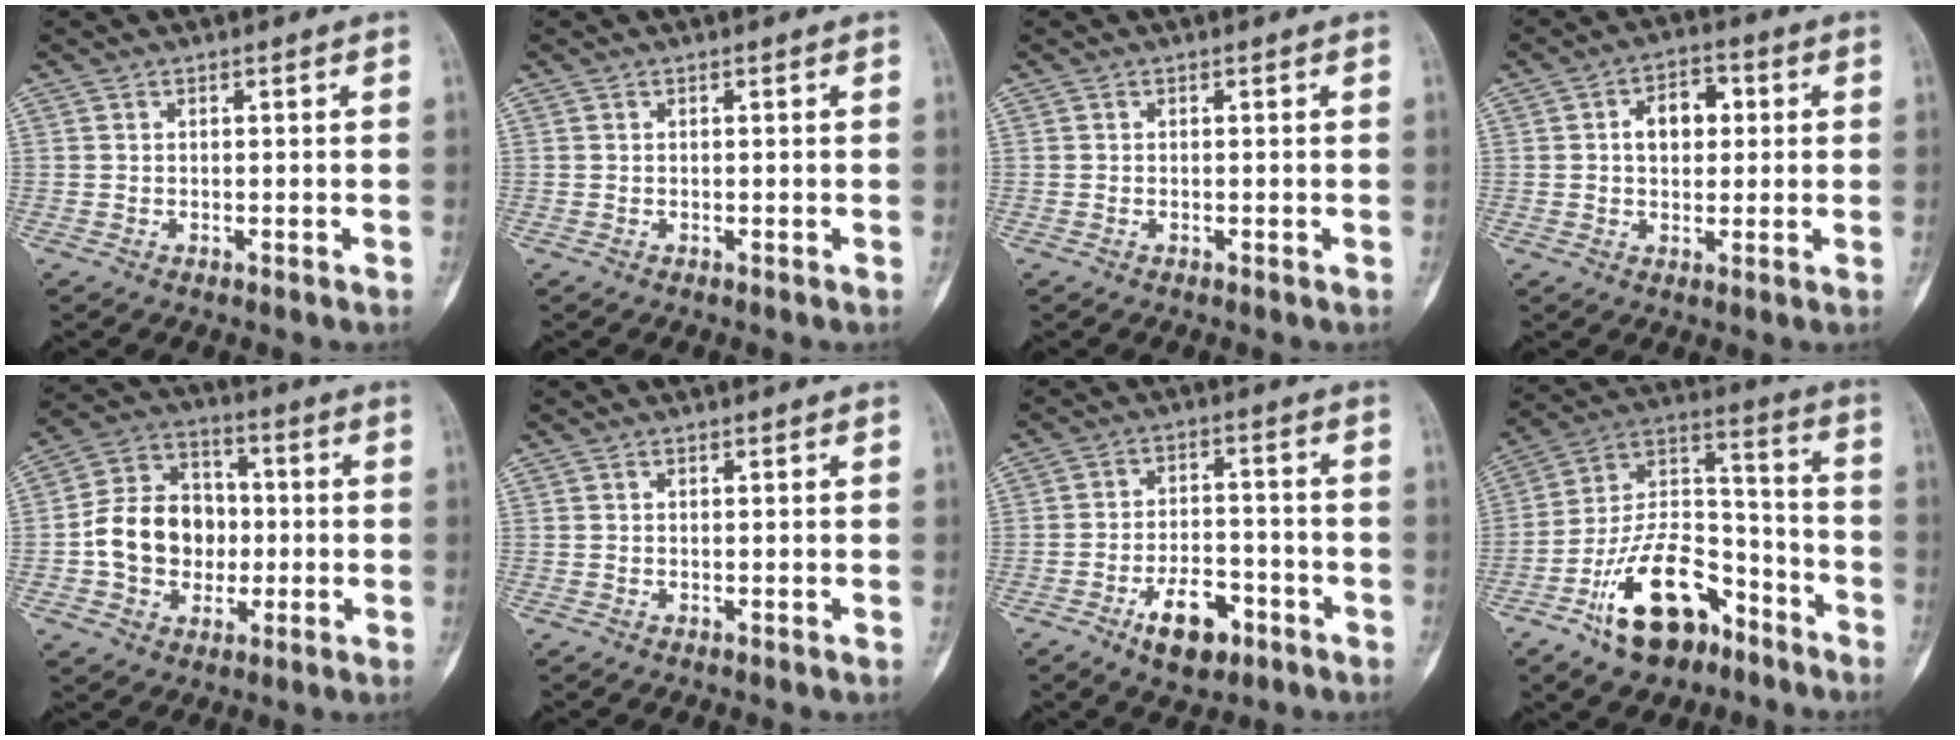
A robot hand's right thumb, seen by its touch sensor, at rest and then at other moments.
{"total": 0.0}
{"total": 0.0}
{"total": 7.4, "force": [1.2, 5.0, 5.3], "torque": [-0.060, 0.014, 0.013]}
{"total": 14.3, "force": [-1.2, 11.6, 8.3], "torque": [-0.108, 0.032, -0.024]}
{"total": 0.0}
{"total": 9.6, "force": [-5.0, 5.1, 6.4], "torque": [-0.083, 0.031, -0.078]}
{"total": 19.4, "force": [-11.1, 10.6, 11.8], "torque": [-0.171, 0.095, -0.190]}